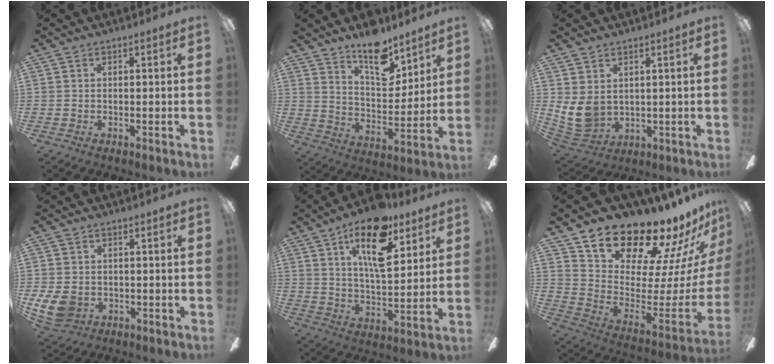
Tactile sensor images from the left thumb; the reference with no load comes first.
{"total": 14.3, "force": [11.0, 5.7, 7.1], "torque": [-0.099, -0.077, 0.193]}
{"total": 8.3, "force": [1.9, 6.4, 5.0], "torque": [-0.127, -0.014, 0.038]}
{"total": 7.2, "force": [-1.5, 5.9, 3.8], "torque": [-0.090, 0.005, -0.025]}
{"total": 17.3, "force": [9.9, 7.5, 12.0], "torque": [-0.190, -0.037, 0.165]}
{"total": 16.0, "force": [15.1, 3.7, 3.9], "torque": [-0.061, -0.157, 0.261]}